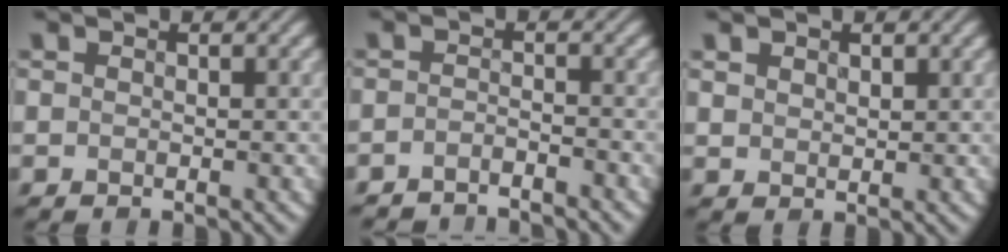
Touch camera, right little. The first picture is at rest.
{"total": 2.7, "force": [-2.7, 0.2, 0.3], "torque": [-0.010, -0.002, -0.049]}
{"total": 1.5, "force": [1.1, 0.9, 0.4], "torque": [-0.015, 0.002, 0.023]}